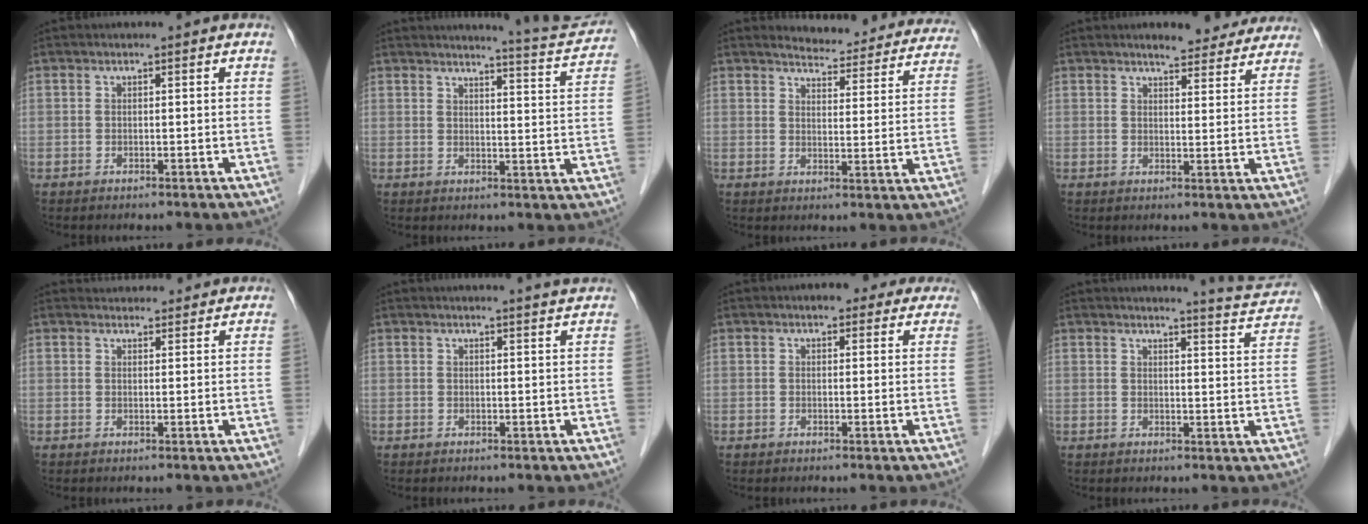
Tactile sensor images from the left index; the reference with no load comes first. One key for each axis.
{"total": 8.5, "fx": 8.4, "fy": -0.6, "fz": 1.3, "tx": -0.027, "ty": -0.032, "tz": 0.094}
{"total": 16.1, "fx": 15.3, "fy": 3.4, "fz": 3.7, "tx": -0.020, "ty": -0.041, "tz": 0.162}
{"total": 8.6, "fx": 7.7, "fy": 2.2, "fz": 3.1, "tx": -0.026, "ty": -0.004, "tz": 0.083}
{"total": 5.2, "fx": 5.0, "fy": 1.3, "fz": 0.6, "tx": -0.005, "ty": 0.016, "tz": 0.057}
{"total": 4.7, "fx": 4.4, "fy": -0.6, "fz": 1.5, "tx": -0.021, "ty": 0.002, "tz": 0.038}
{"total": 4.8, "fx": 3.8, "fy": 2.2, "fz": 2.0, "tx": -0.009, "ty": 0.009, "tz": 0.043}
{"total": 7.0, "fx": 6.9, "fy": -0.4, "fz": 0.7, "tx": -0.021, "ty": -0.028, "tz": 0.072}